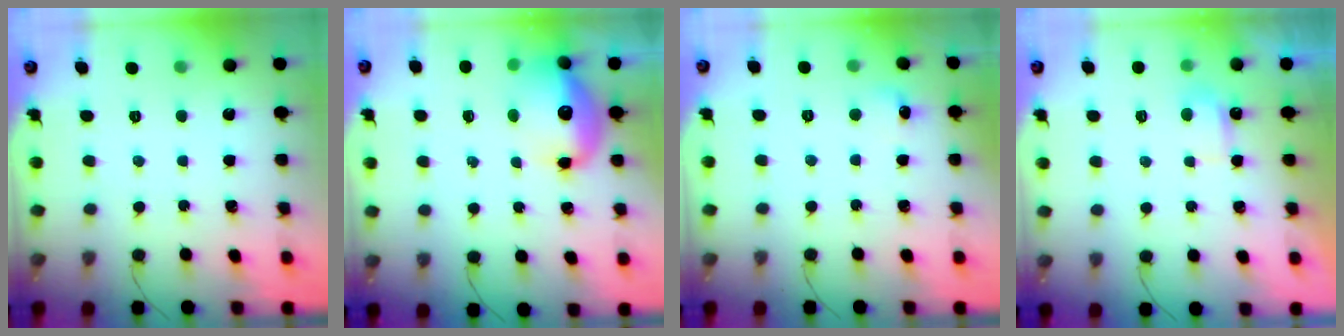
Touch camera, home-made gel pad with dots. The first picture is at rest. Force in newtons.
{"total": 12.9, "press": 12.6, "slide": 2.6}
{"total": 5.2, "press": 4.9, "slide": 1.5}
{"total": 3.7, "press": 3.5, "slide": 1.1}